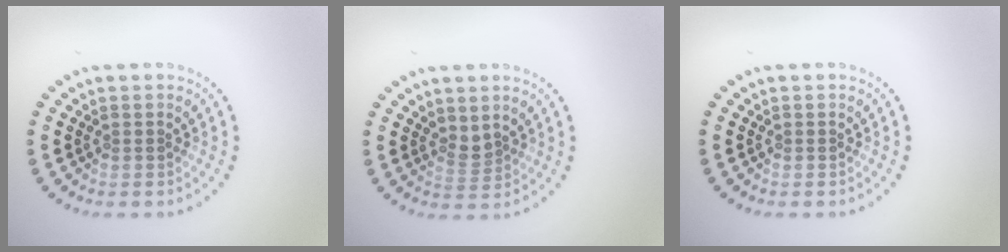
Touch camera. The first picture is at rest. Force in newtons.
{"total": 1.5, "press": 1.1, "slide": 1.0}
{"total": 0.0}